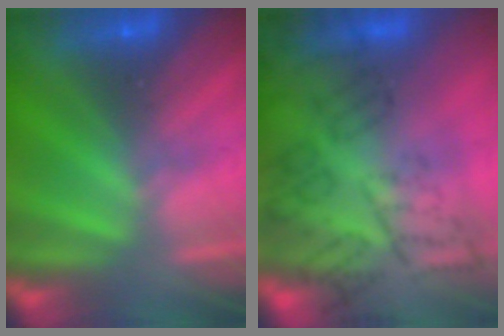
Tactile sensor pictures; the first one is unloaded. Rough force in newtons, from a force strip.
{"total": 8.2}